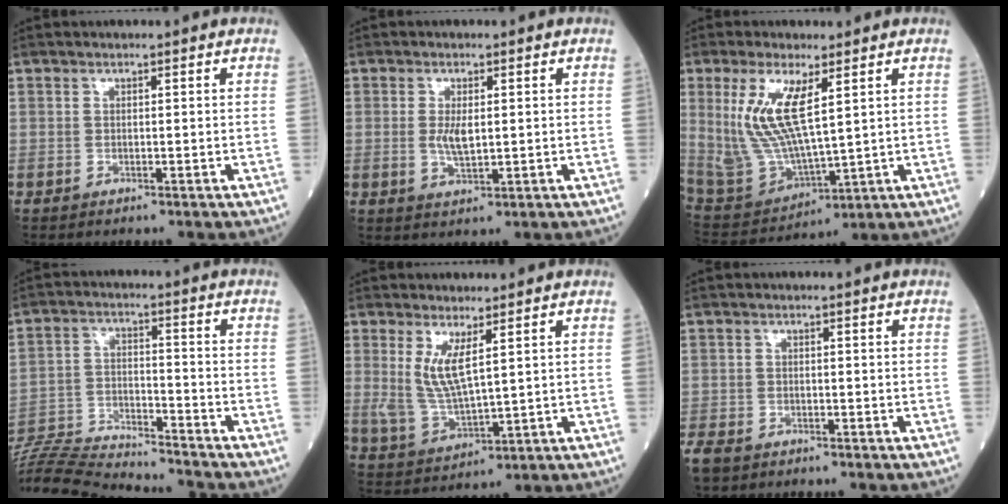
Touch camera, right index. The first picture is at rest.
{"total": 3.6, "force": [0.2, 0.8, 3.5], "torque": [-0.073, -0.007, 0.007]}
{"total": 13.3, "force": [4.4, 3.4, 12.1], "torque": [-0.271, -0.009, 0.100]}
{"total": 17.8, "force": [-17.2, 0.4, 4.5], "torque": [-0.098, -0.001, -0.284]}
{"total": 6.8, "force": [2.3, 1.1, 6.3], "torque": [-0.142, -0.013, 0.057]}
{"total": 4.4, "force": [-3.7, 1.9, 1.7], "torque": [-0.037, -0.008, -0.063]}